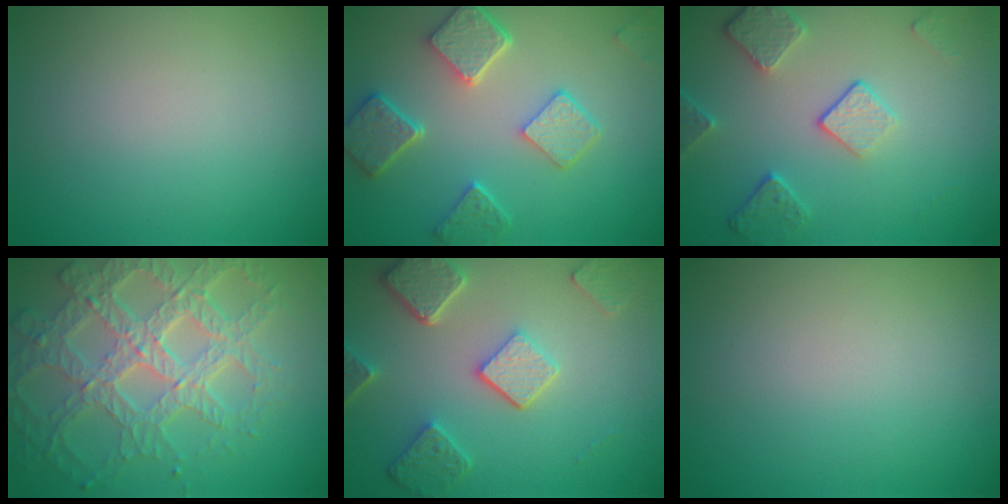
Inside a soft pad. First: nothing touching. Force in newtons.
{"total": 5.7, "press": 4.5, "slide": 3.5}
{"total": 4.0, "press": 3.1, "slide": 2.5}
{"total": 7.9, "press": 5.7, "slide": 5.4}
{"total": 5.3, "press": 4.0, "slide": 3.5}
{"total": 0.0}